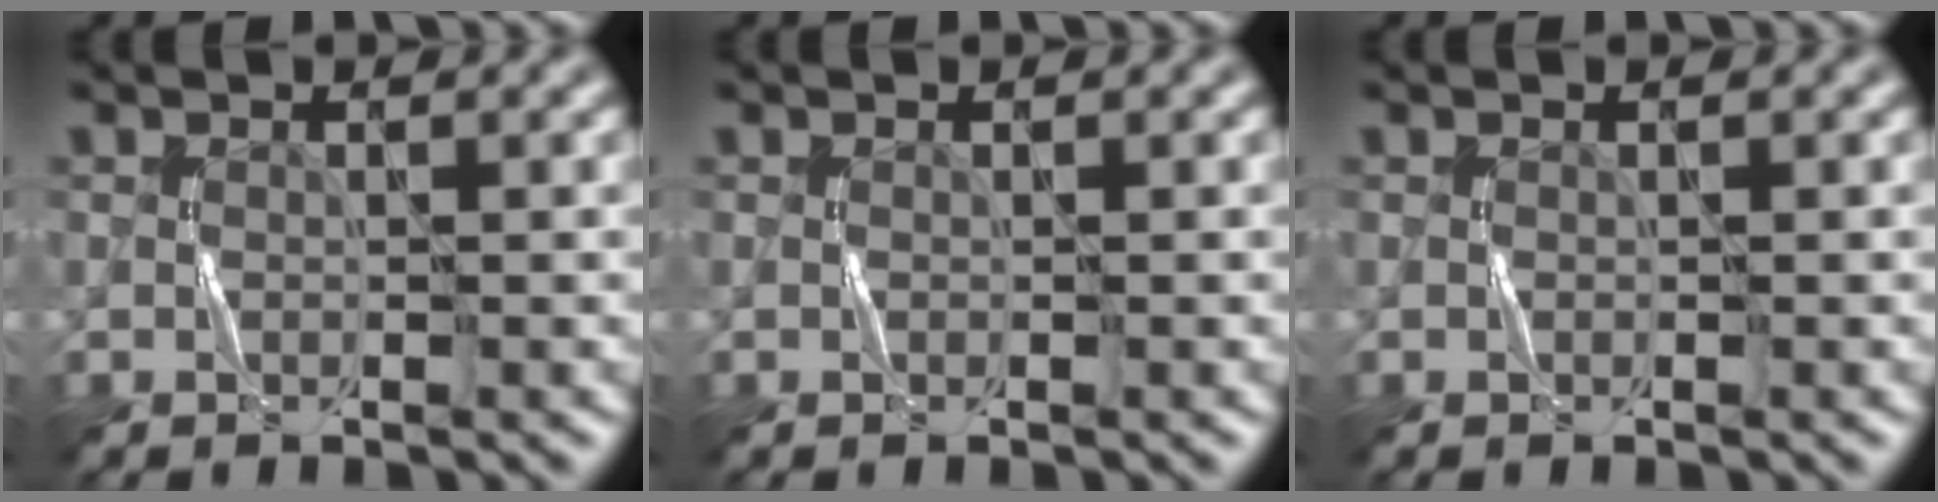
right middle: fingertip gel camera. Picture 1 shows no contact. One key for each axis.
{"total": 0.0}
{"total": 0.0}